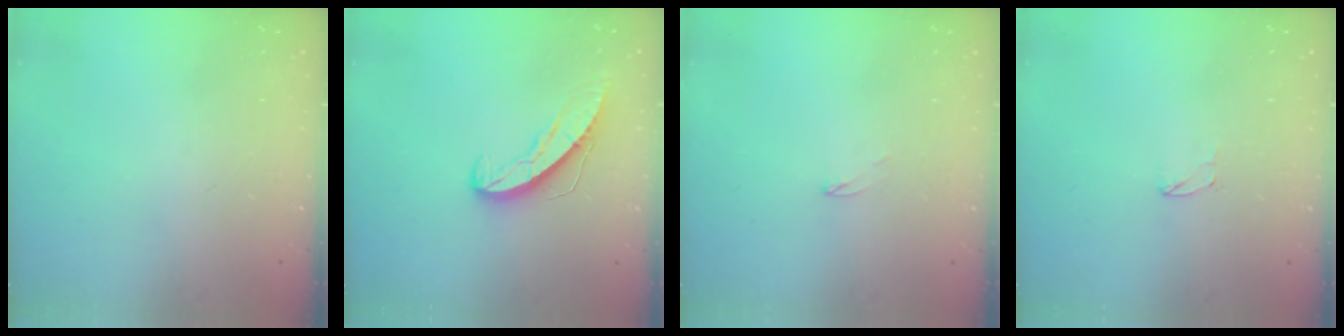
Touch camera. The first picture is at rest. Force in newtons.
{"total": 8.7, "press": 8.6, "slide": 0.8}
{"total": 2.2, "press": 2.2, "slide": 0.2}
{"total": 4.2, "press": 4.2, "slide": 0.4}